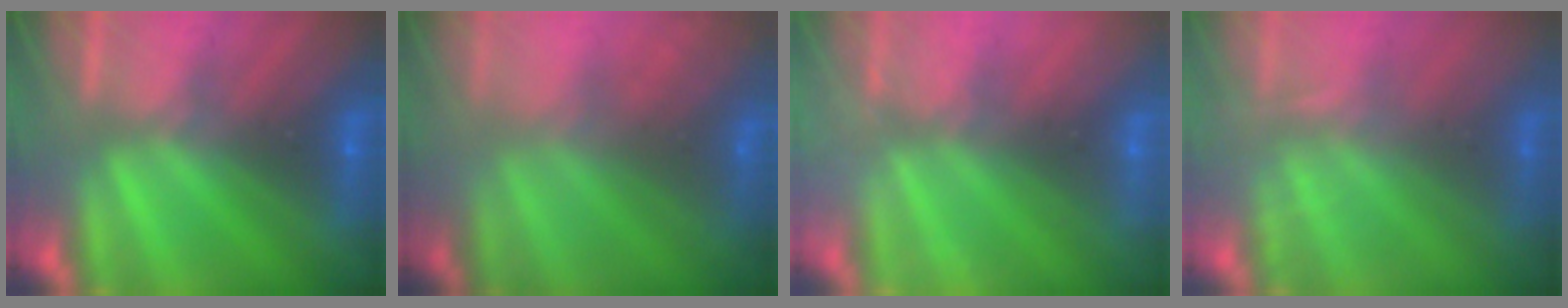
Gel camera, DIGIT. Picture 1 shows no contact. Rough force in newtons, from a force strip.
{"total": 6.9}
{"total": 2.7}
{"total": 2.2}